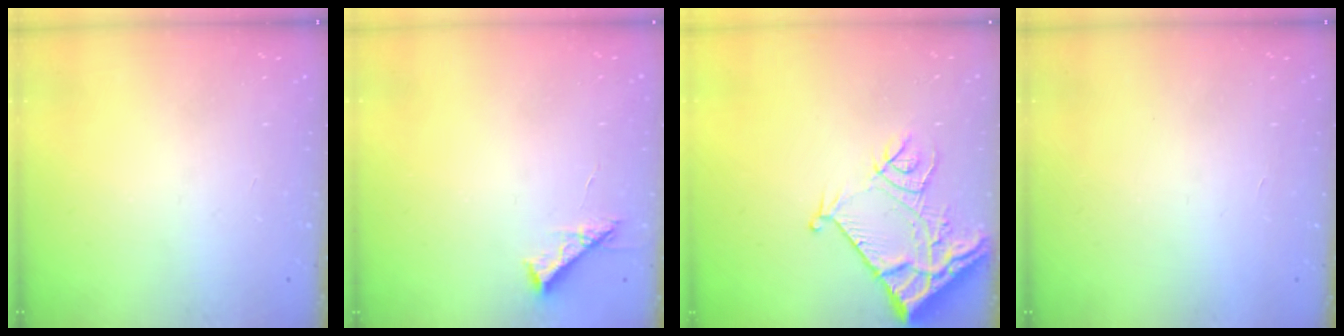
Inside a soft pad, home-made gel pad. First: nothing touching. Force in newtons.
{"total": 6.0, "press": 6.0, "slide": 0.5}
{"total": 12.6, "press": 12.5, "slide": 1.5}
{"total": 1.6, "press": 1.6, "slide": 0.1}